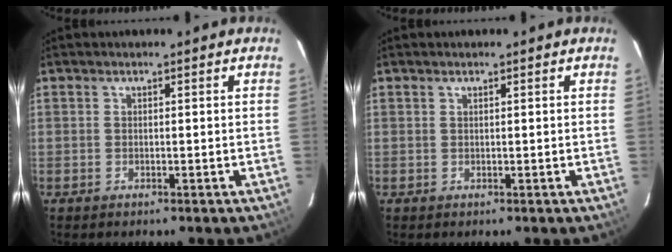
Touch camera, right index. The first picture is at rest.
{"total": 0.0}